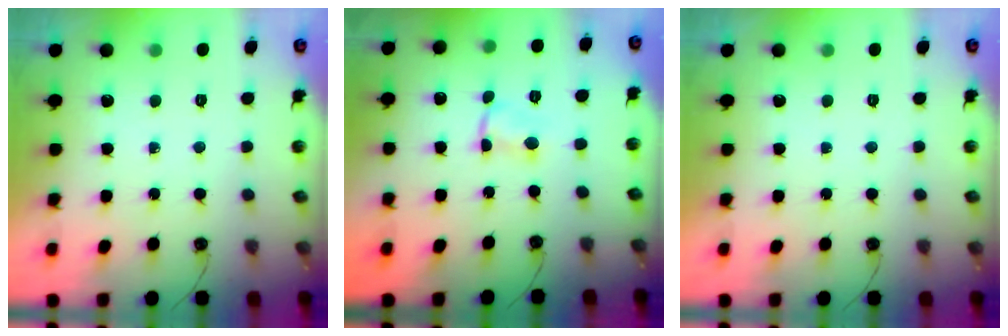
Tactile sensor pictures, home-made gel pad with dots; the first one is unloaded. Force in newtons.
{"total": 1.9, "press": 1.9, "slide": 0.0}
{"total": 0.0}